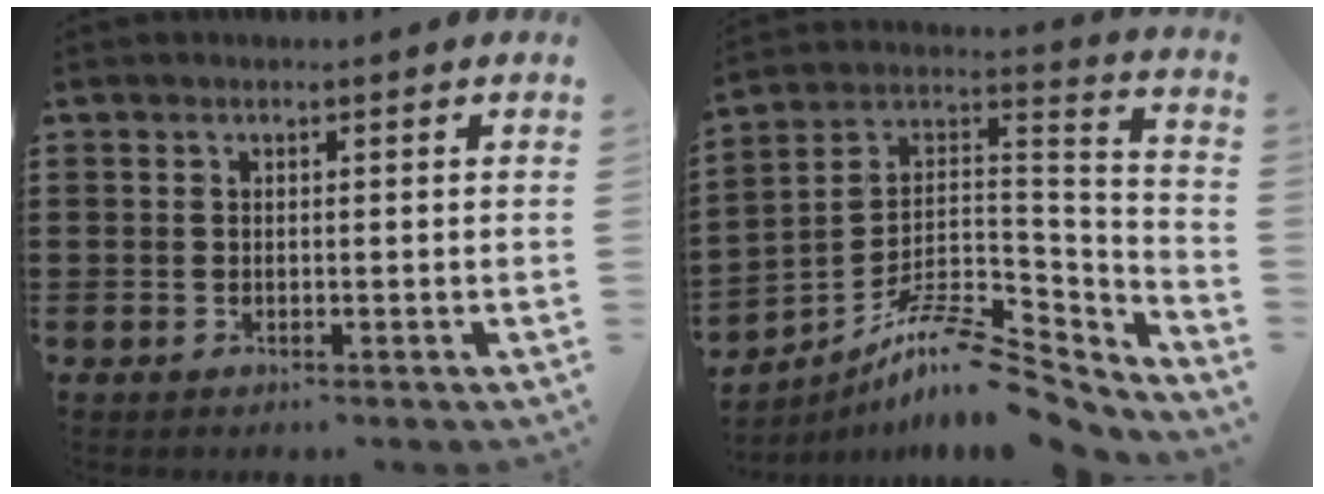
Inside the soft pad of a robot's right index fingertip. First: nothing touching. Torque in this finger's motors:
{"motor_torque": [0.38, -0.39, 0.54, 0.06]}